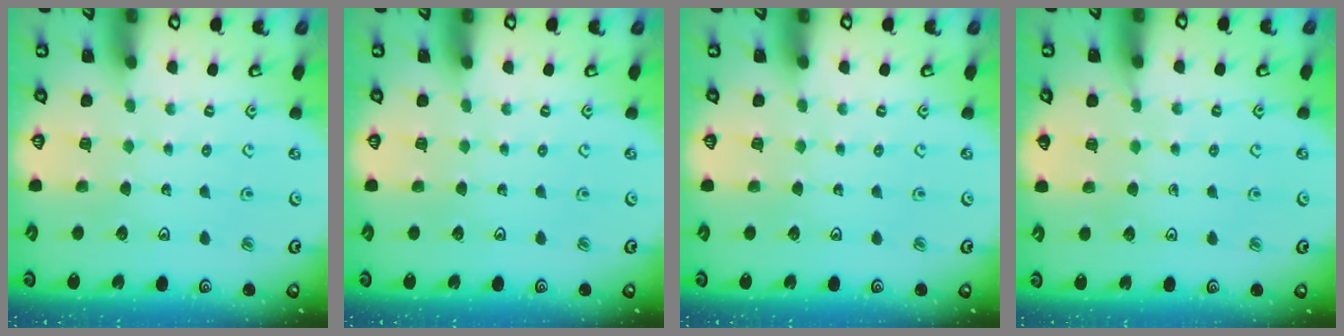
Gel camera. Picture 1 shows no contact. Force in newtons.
{"total": 0.0}
{"total": 0.0}
{"total": 2.7, "press": 2.7, "slide": 0.4}